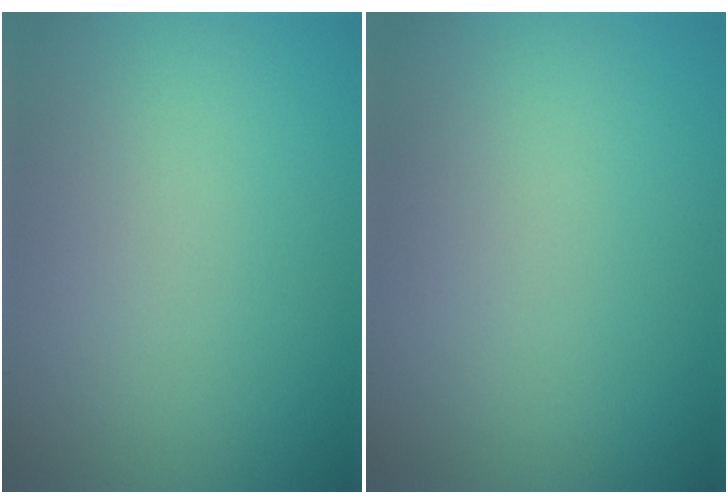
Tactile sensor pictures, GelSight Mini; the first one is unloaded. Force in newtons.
{"total": 0.0}